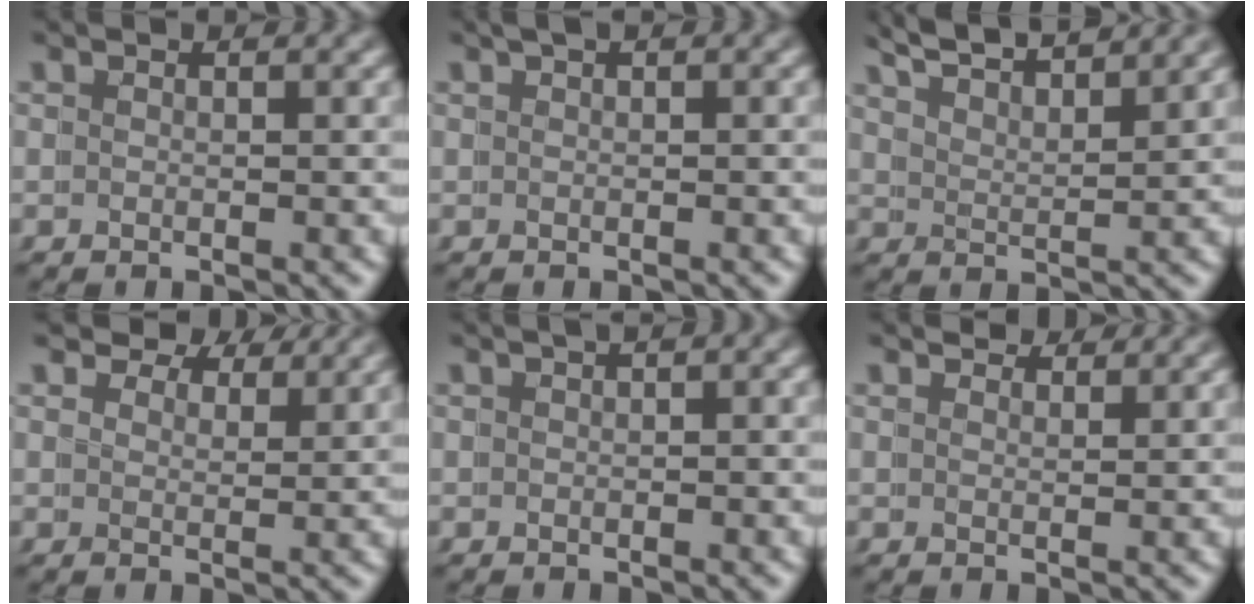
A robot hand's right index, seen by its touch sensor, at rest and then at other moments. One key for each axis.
{"total": 1.0, "fx": 0.7, "fy": 0.1, "fz": 0.7, "tx": -0.009, "ty": 0.010, "tz": 0.008}
{"total": 5.5, "fx": 5.3, "fy": -0.1, "fz": 1.6, "tx": -0.036, "ty": 0.007, "tz": 0.087}
{"total": 3.7, "fx": 3.6, "fy": 0.2, "fz": 0.4, "tx": -0.001, "ty": 0.001, "tz": 0.056}
{"total": 0.9, "fx": 0.0, "fy": 0.6, "fz": 0.7, "tx": 0.000, "ty": 0.013, "tz": -0.008}
{"total": 2.6, "fx": 2.6, "fy": -0.3, "fz": 0.2, "tx": 0.007, "ty": 0.003, "tz": 0.040}